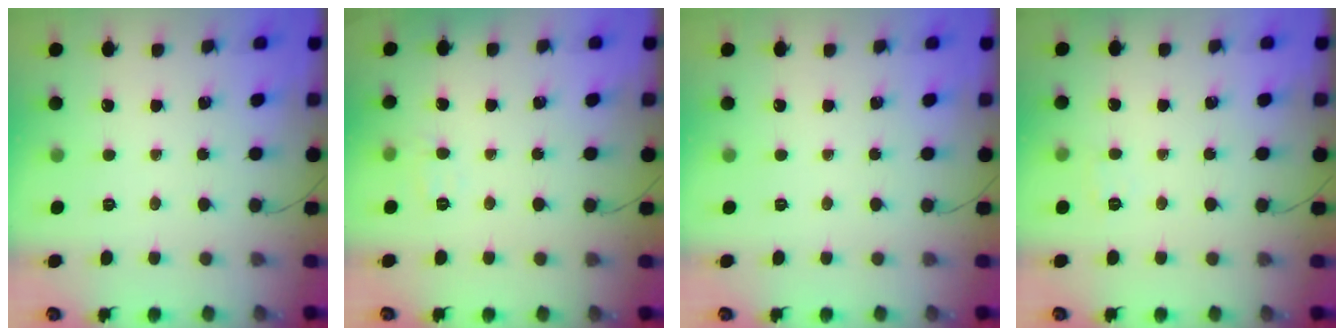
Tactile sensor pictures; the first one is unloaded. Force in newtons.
{"total": 5.7, "press": 5.6, "slide": 1.1}
{"total": 0.0}
{"total": 4.9, "press": 4.7, "slide": 1.2}